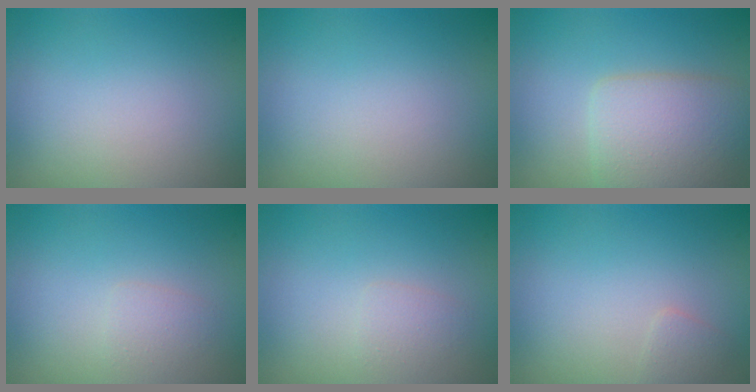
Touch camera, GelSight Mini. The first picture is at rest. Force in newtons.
{"total": 0.0}
{"total": 4.7, "press": 4.7, "slide": 0.1}
{"total": 1.0, "press": 1.0, "slide": 0.2}
{"total": 1.0, "press": 1.0, "slide": 0.2}
{"total": 0.9, "press": 0.9, "slide": 0.1}